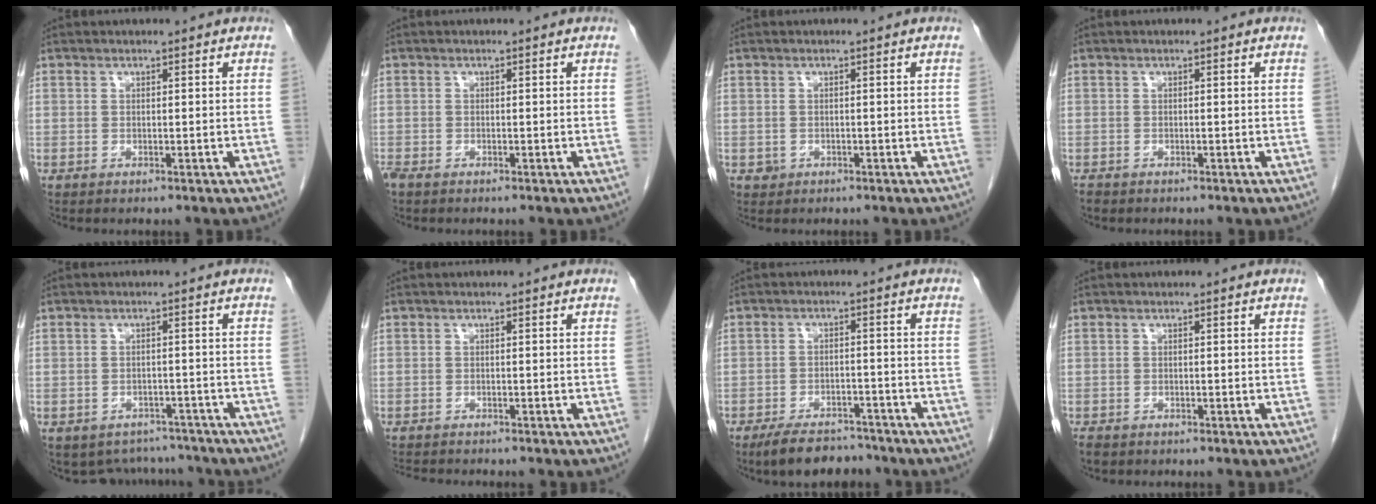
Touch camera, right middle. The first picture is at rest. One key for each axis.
{"total": 1.3, "fx": -1.0, "fy": 0.4, "fz": 0.6, "tx": -0.020, "ty": -0.005, "tz": -0.020}
{"total": 1.0, "fx": -0.4, "fy": 0.9, "fz": 0.1, "tx": -0.001, "ty": 0.004, "tz": -0.003}
{"total": 1.2, "fx": -1.1, "fy": 0.4, "fz": 0.3, "tx": -0.016, "ty": -0.005, "tz": -0.018}
{"total": 7.1, "fx": -6.4, "fy": 3.1, "fz": 0.0, "tx": 0.003, "ty": 0.015, "tz": -0.079}
{"total": 3.3, "fx": -3.2, "fy": 0.1, "fz": 0.9, "tx": -0.015, "ty": -0.013, "tz": -0.051}
{"total": 7.3, "fx": -6.2, "fy": 2.8, "fz": 2.9, "tx": -0.050, "ty": -0.005, "tz": -0.100}
{"total": 2.3, "fx": -1.9, "fy": 1.1, "fz": 0.9, "tx": -0.023, "ty": -0.007, "tz": -0.028}